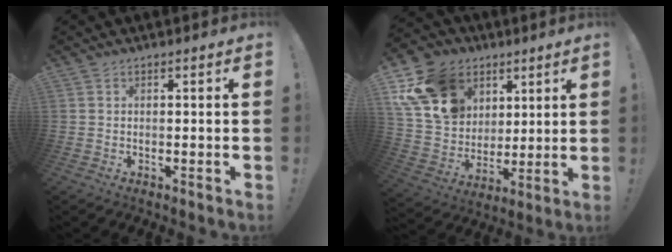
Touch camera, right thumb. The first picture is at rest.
{"total": 19.6, "force": [9.2, 15.2, 8.1], "torque": [-0.150, -0.033, 0.200]}